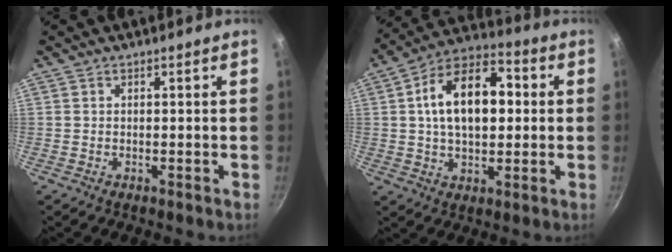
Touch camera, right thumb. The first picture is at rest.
{"total": 16.8, "force": [2.1, 10.1, 13.3], "torque": [-0.185, 0.024, 0.020]}